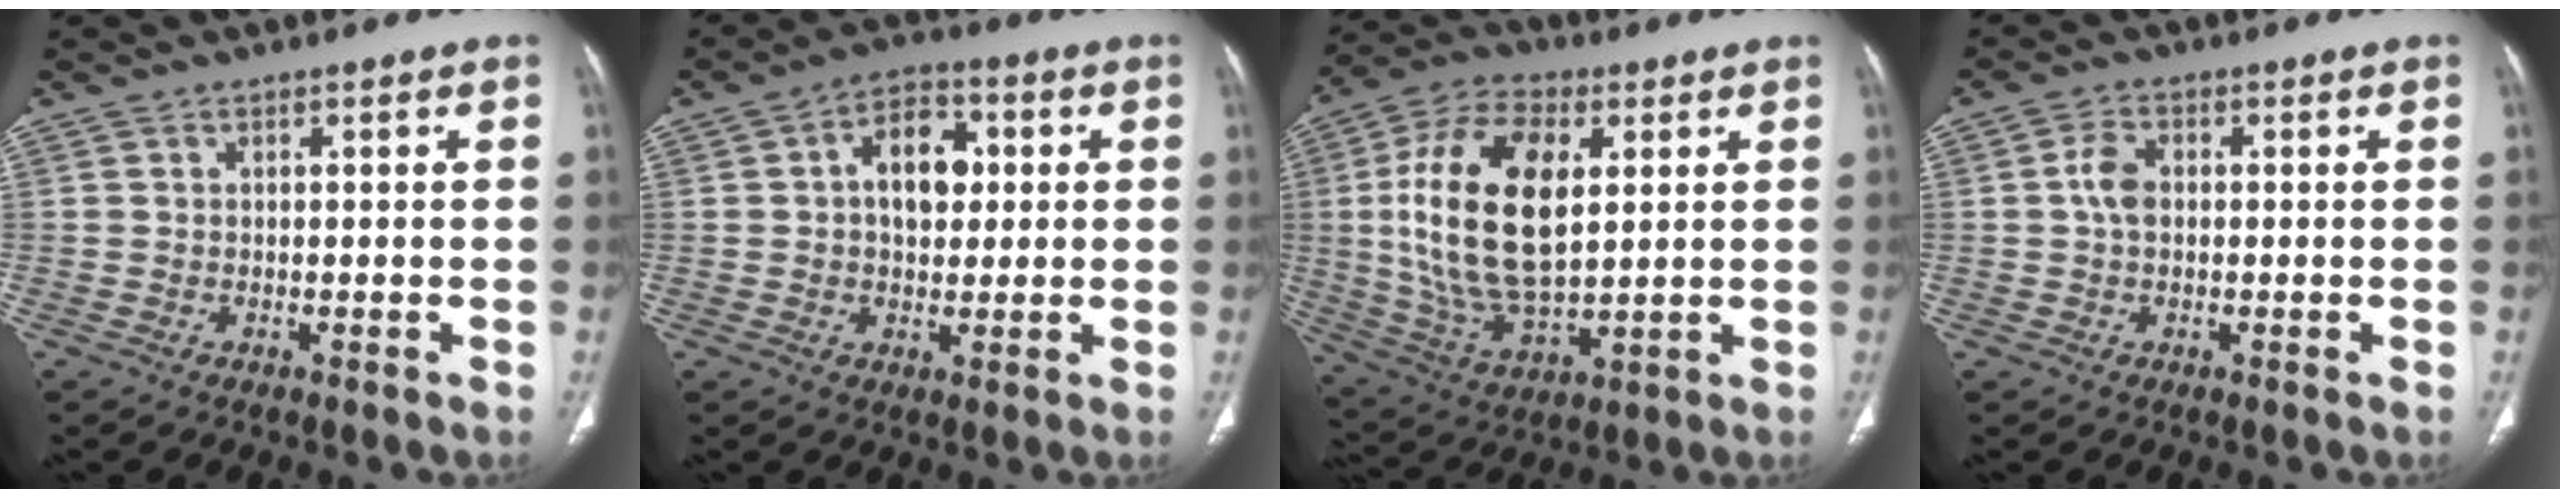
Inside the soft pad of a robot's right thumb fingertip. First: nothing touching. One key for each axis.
{"total": 9.5, "fx": 1.4, "fy": 6.3, "fz": 6.9, "tx": -0.081, "ty": 0.013, "tz": 0.019}
{"total": 20.7, "fx": 3.4, "fy": 10.8, "fz": 17.3, "tx": -0.331, "ty": -0.010, "tz": 0.064}
{"total": 3.6, "fx": 0.1, "fy": 2.4, "fz": 2.7, "tx": -0.055, "ty": 0.008, "tz": -0.003}